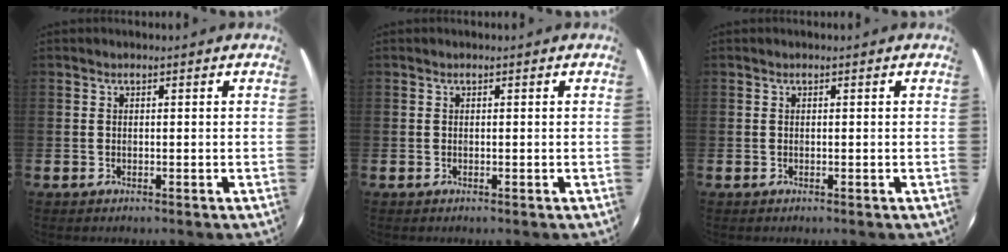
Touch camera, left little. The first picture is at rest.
{"total": 0.0}
{"total": 0.0}